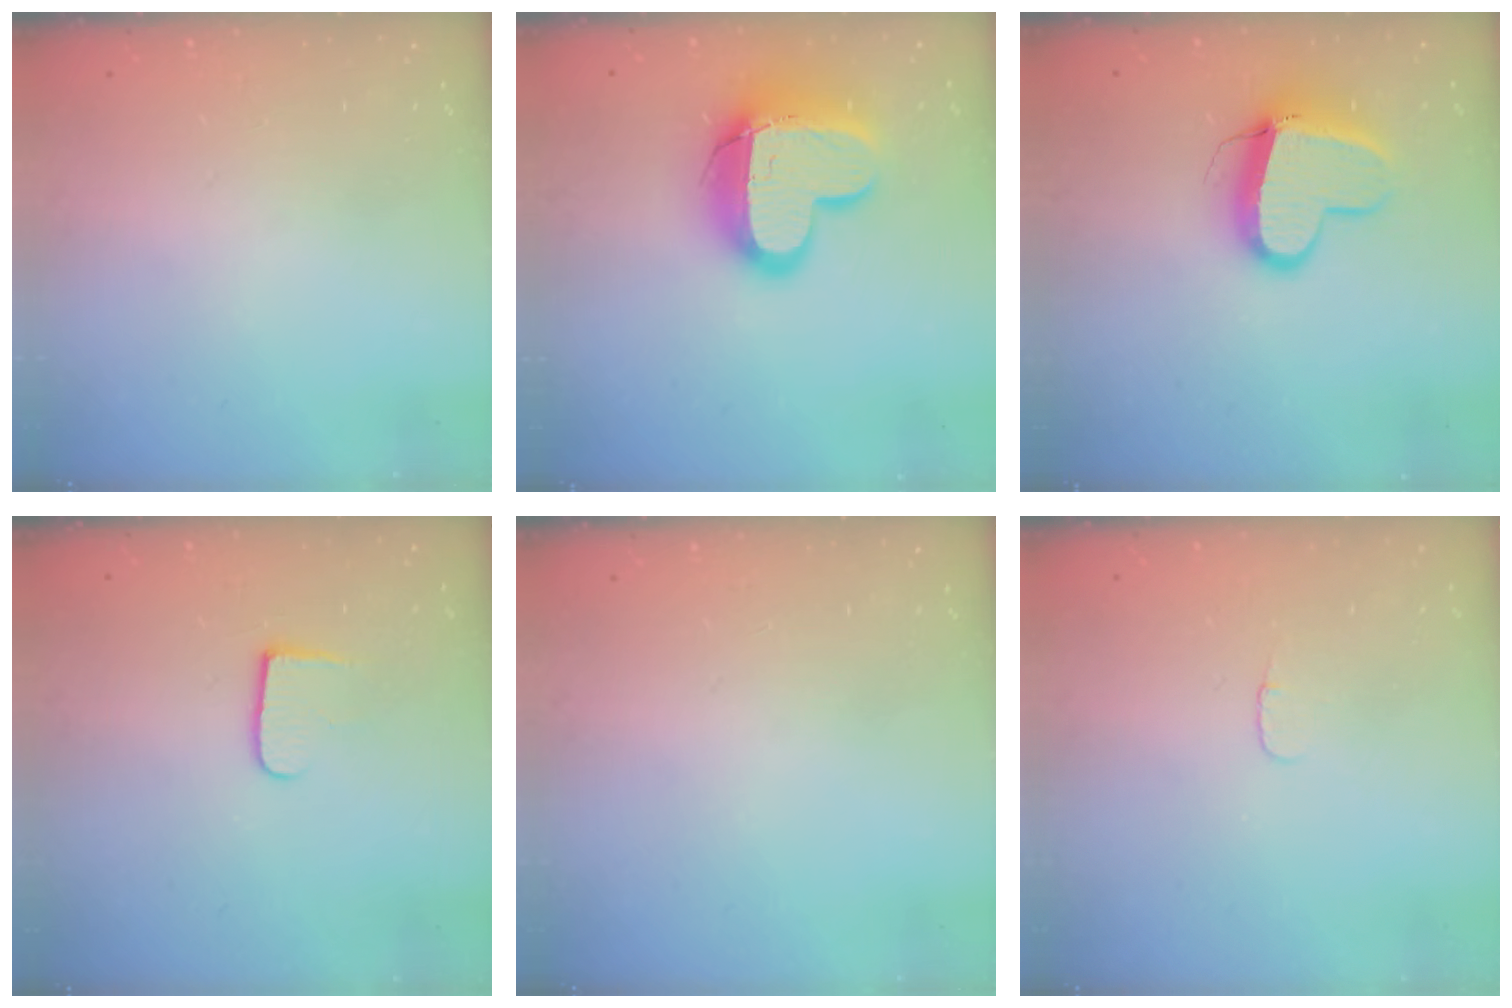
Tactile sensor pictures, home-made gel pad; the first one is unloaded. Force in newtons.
{"total": 16.2, "press": 16.2, "slide": 1.4}
{"total": 11.6, "press": 11.6, "slide": 1.2}
{"total": 6.6, "press": 6.6, "slide": 0.6}
{"total": 0.0}
{"total": 3.1, "press": 3.1, "slide": 0.3}